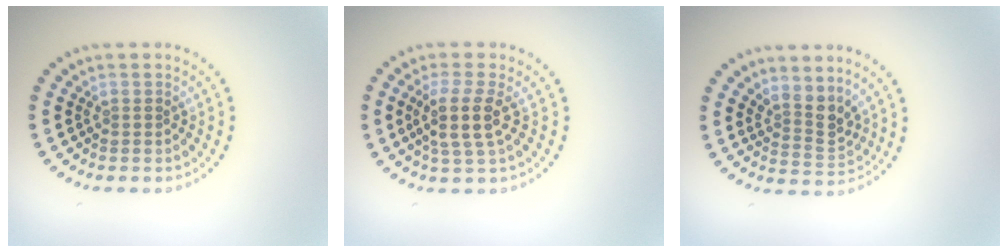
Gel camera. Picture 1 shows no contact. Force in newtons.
{"total": 3.4, "press": 2.8, "slide": 2.0}
{"total": 2.7, "press": 2.0, "slide": 1.8}